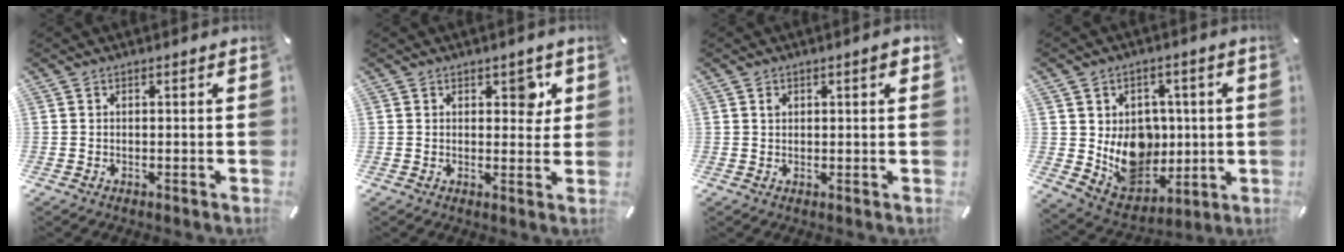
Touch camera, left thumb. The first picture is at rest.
{"total": 4.6, "force": [2.1, 3.0, 2.9], "torque": [-0.009, -0.013, 0.023]}
{"total": 1.7, "force": [0.8, 0.9, 1.1], "torque": [-0.017, 0.001, 0.011]}
{"total": 12.9, "force": [0.3, 11.7, 5.5], "torque": [-0.092, -0.016, 0.020]}